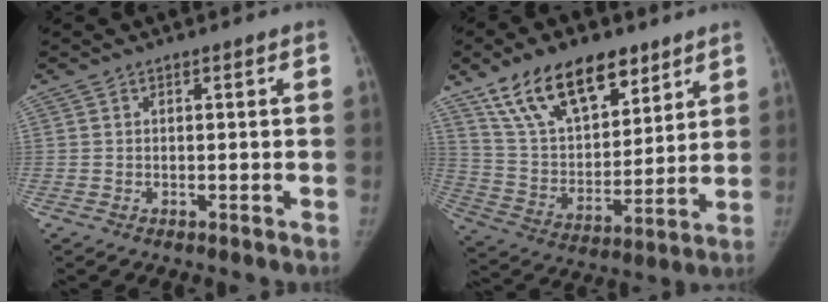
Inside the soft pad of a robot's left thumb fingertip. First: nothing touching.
{"total": 20.2, "force": [13.0, 10.2, 11.6], "torque": [-0.161, -0.045, 0.239]}